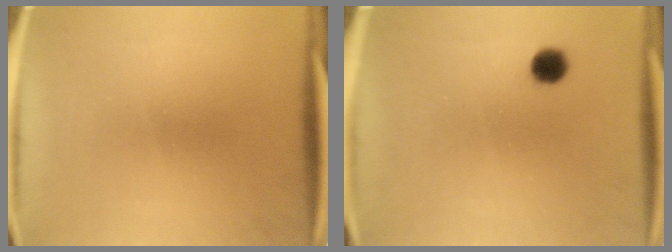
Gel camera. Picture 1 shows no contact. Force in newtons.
{"total": 3.1}